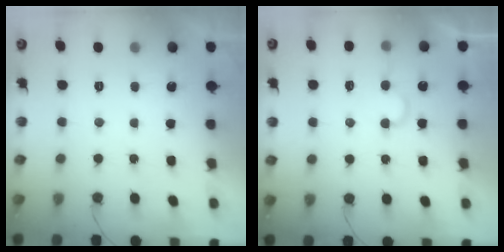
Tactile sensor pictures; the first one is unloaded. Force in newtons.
{"total": 5.6, "press": 5.6, "slide": 0.4}